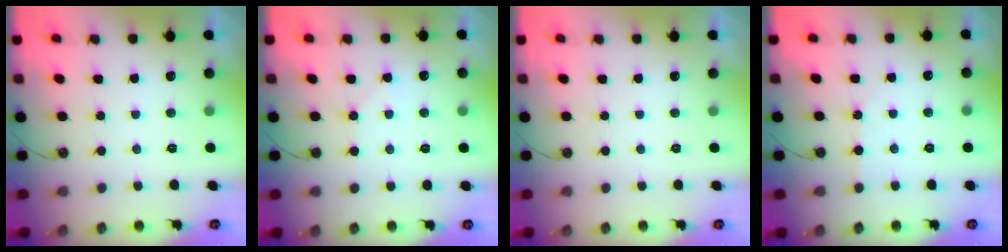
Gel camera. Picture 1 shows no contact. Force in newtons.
{"total": 4.0, "press": 4.0, "slide": 0.7}
{"total": 0.0}
{"total": 1.0, "press": 1.0, "slide": 0.2}